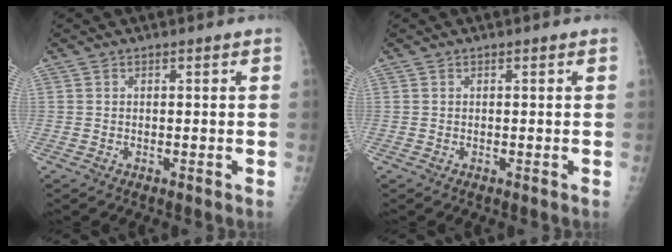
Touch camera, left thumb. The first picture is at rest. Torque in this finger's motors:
{"motor_torque": [-0.07, -0.07, 0.01, 0.00, 0.00]}